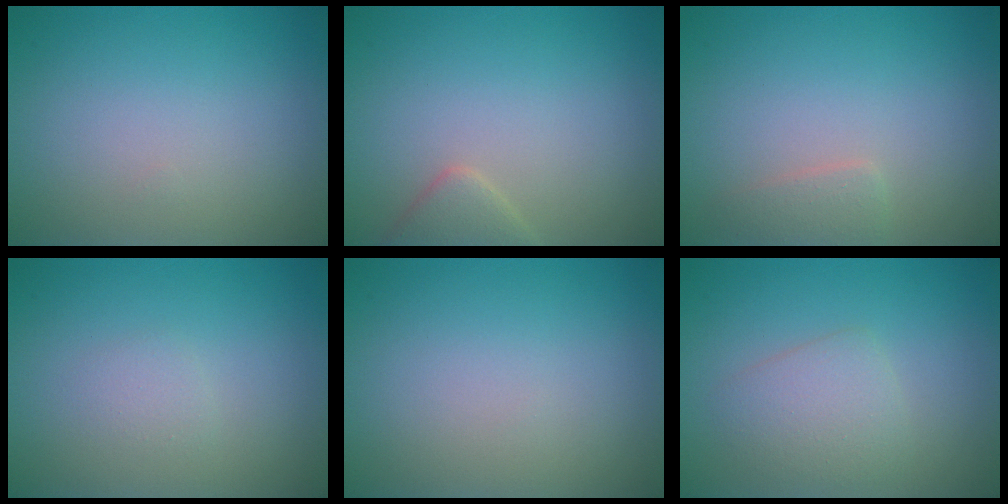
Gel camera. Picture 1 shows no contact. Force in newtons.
{"total": 2.0, "press": 2.0, "slide": 0.1}
{"total": 1.3, "press": 1.3, "slide": 0.1}
{"total": 0.9, "press": 0.9, "slide": 0.0}
{"total": 0.0}
{"total": 2.6, "press": 2.6, "slide": 0.1}